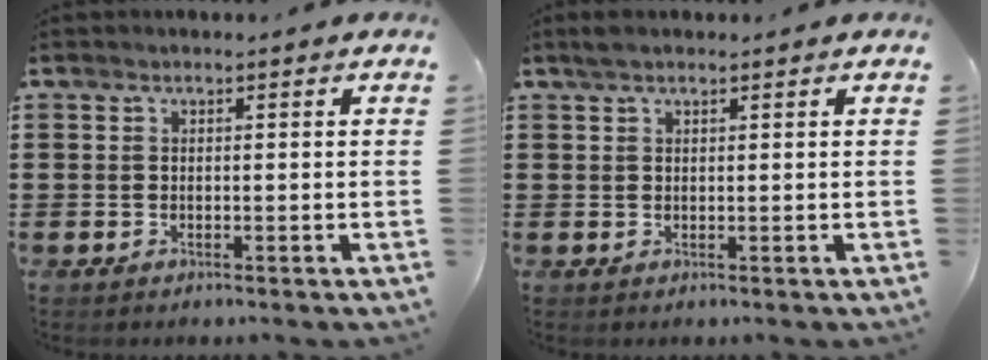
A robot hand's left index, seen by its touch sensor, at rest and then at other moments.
{"total": 1.5, "force": [1.1, 0.3, 0.9], "torque": [-0.019, 0.002, 0.021]}